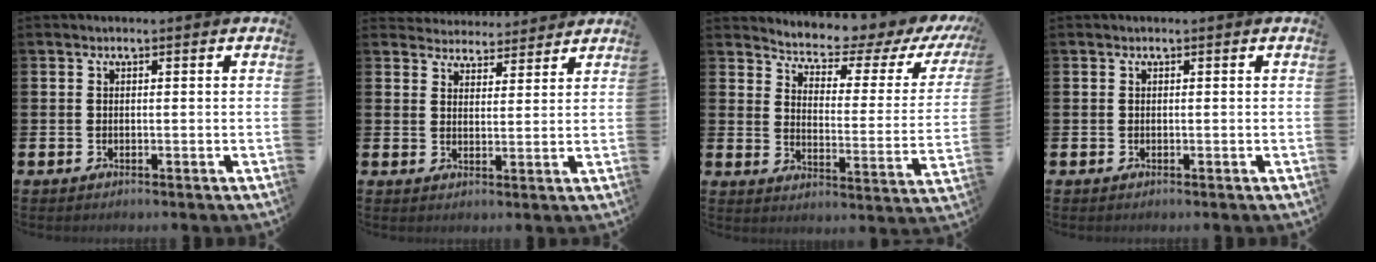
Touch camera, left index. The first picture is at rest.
{"total": 4.1, "force": [3.9, 0.8, -0.5], "torque": [0.002, -0.028, 0.070]}
{"total": 5.2, "force": [4.9, 0.9, 1.4], "torque": [-0.046, -0.049, 0.076]}
{"total": 0.0}